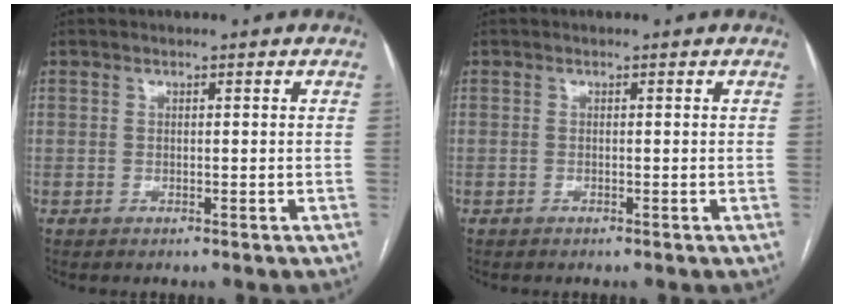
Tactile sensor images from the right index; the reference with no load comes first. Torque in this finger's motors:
{"motor_torque": [0.02, 0.04, 0.00, 0.00]}